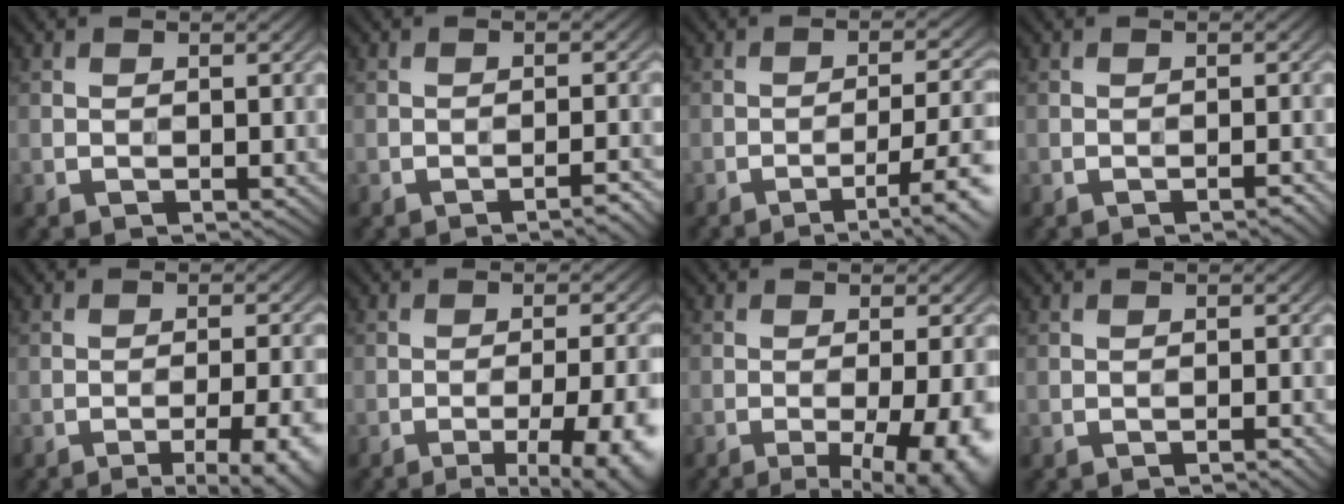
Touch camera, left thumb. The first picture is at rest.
{"total": 2.1, "force": [-1.6, 0.1, 1.5], "torque": [-0.017, 0.009, -0.029]}
{"total": 6.7, "force": [-3.0, 1.6, 5.8], "torque": [-0.090, 0.001, -0.042]}
{"total": 1.0, "force": [-0.7, 0.0, 0.6], "torque": [-0.008, 0.004, -0.016]}
{"total": 9.1, "force": [-5.4, 2.1, 7.0], "torque": [-0.090, 0.009, -0.063]}
{"total": 13.1, "force": [-6.4, 3.8, 10.7], "torque": [-0.112, 0.013, -0.081]}
{"total": 13.1, "force": [-5.7, 4.3, 11.0], "torque": [-0.119, -0.002, -0.060]}
{"total": 1.3, "force": [-0.8, 0.1, 1.0], "torque": [-0.014, 0.003, -0.014]}